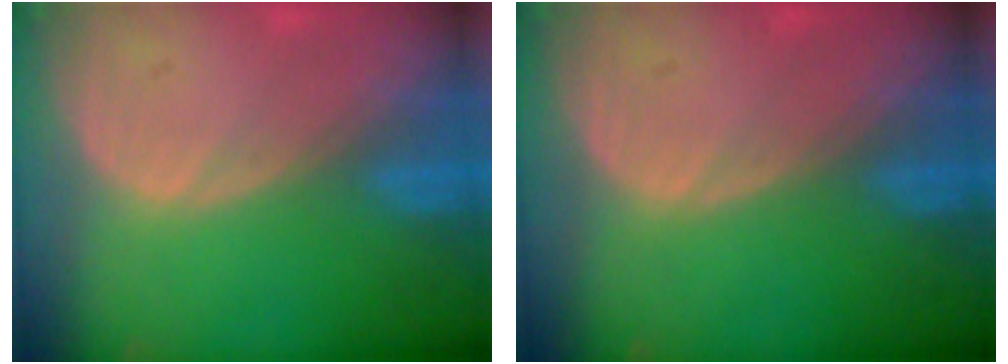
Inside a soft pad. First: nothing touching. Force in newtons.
{"total": 0.0}